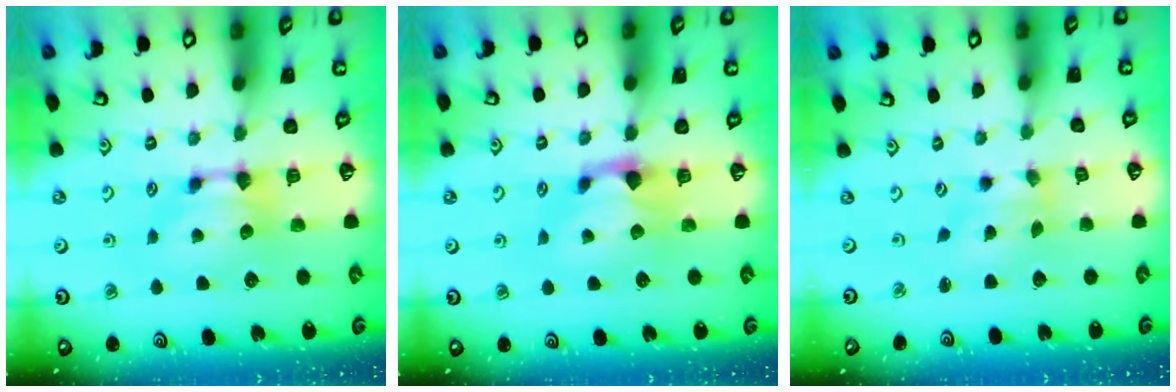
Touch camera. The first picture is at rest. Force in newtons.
{"total": 1.2, "press": 0.4, "slide": 1.2}
{"total": 1.3, "press": 0.7, "slide": 1.0}